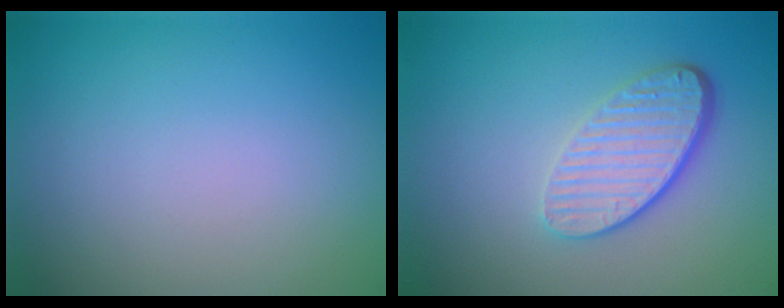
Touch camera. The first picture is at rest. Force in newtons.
{"total": 4.6, "press": 3.3, "slide": 3.2}